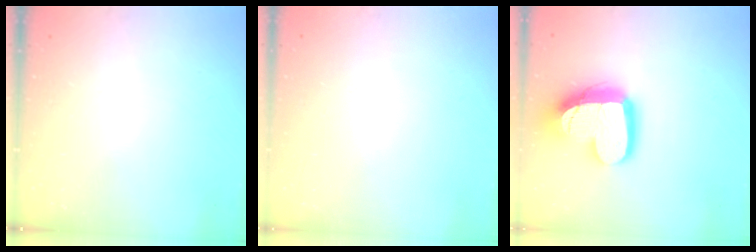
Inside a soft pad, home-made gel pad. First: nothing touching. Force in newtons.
{"total": 0.0}
{"total": 17.1, "press": 17.0, "slide": 1.5}